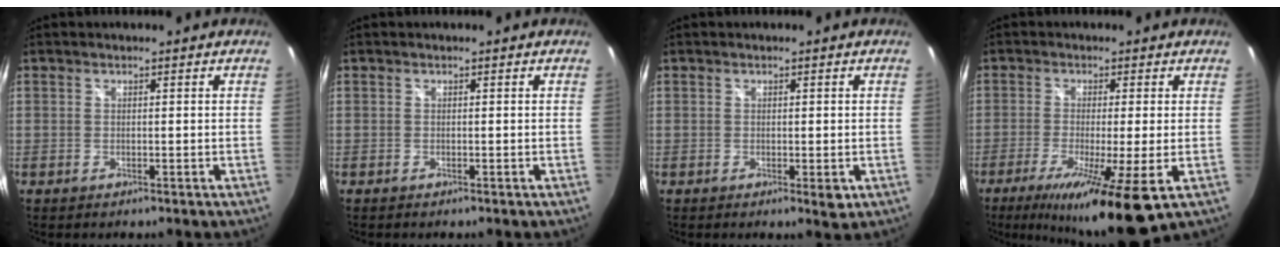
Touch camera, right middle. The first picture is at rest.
{"total": 0.0}
{"total": 1.9, "force": [0.1, 0.6, 1.8], "torque": [-0.026, -0.004, 0.004]}
{"total": 12.1, "force": [-4.8, 0.1, 11.1], "torque": [-0.218, -0.037, -0.082]}